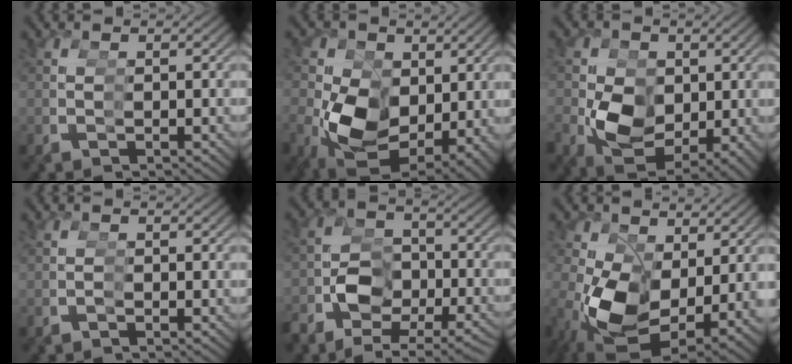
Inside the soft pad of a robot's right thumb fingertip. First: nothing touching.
{"total": 8.9, "force": [0.3, 7.1, 5.3], "torque": [-0.120, -0.031, 0.022]}
{"total": 6.2, "force": [0.3, 5.1, 3.4], "torque": [-0.083, -0.025, 0.020]}
{"total": 0.9, "force": [-0.7, 0.4, -0.3], "torque": [-0.009, -0.006, -0.012]}
{"total": 5.3, "force": [-1.9, 4.8, 1.1], "torque": [-0.029, 0.002, -0.039]}
{"total": 8.7, "force": [-0.2, 5.9, 6.4], "torque": [-0.128, -0.029, 0.013]}